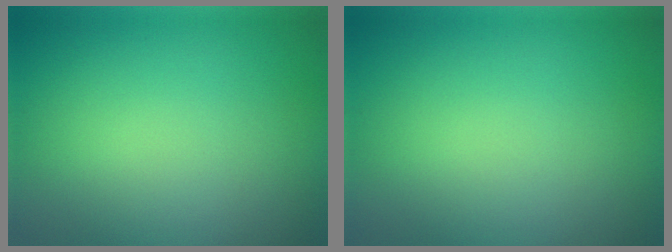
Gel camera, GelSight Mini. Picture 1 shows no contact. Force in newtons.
{"total": 0.0}